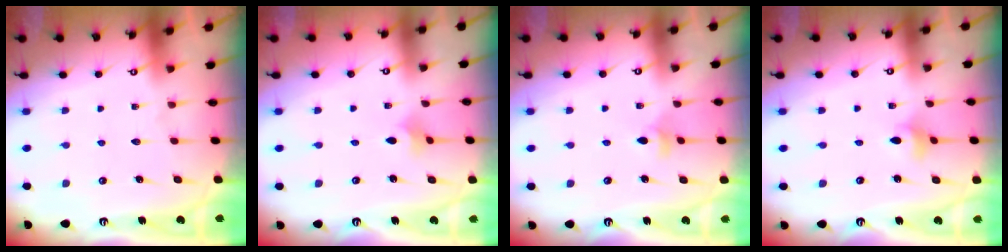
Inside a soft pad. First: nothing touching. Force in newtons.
{"total": 2.6, "press": 2.5, "slide": 0.5}
{"total": 4.3, "press": 4.2, "slide": 0.9}
{"total": 2.4, "press": 2.4, "slide": 0.4}